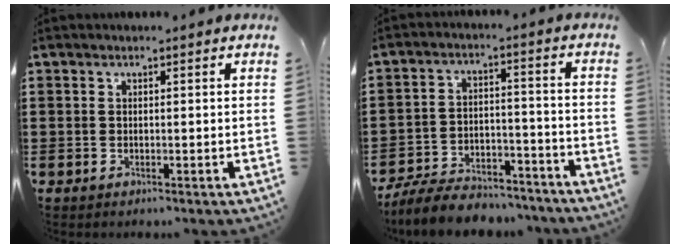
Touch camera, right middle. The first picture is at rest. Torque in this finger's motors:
{"motor_torque": [2.14, 0.00, 0.60, 0.17]}